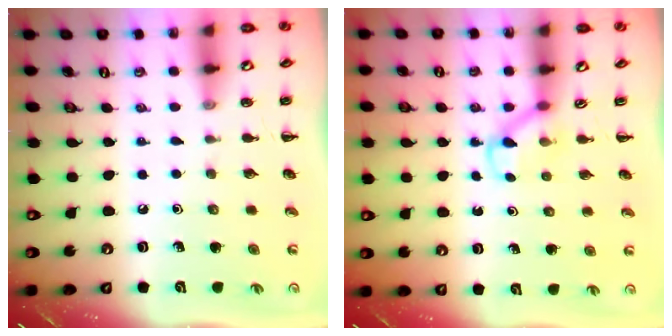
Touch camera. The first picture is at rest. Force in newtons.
{"total": 3.5, "press": 3.2, "slide": 1.4}